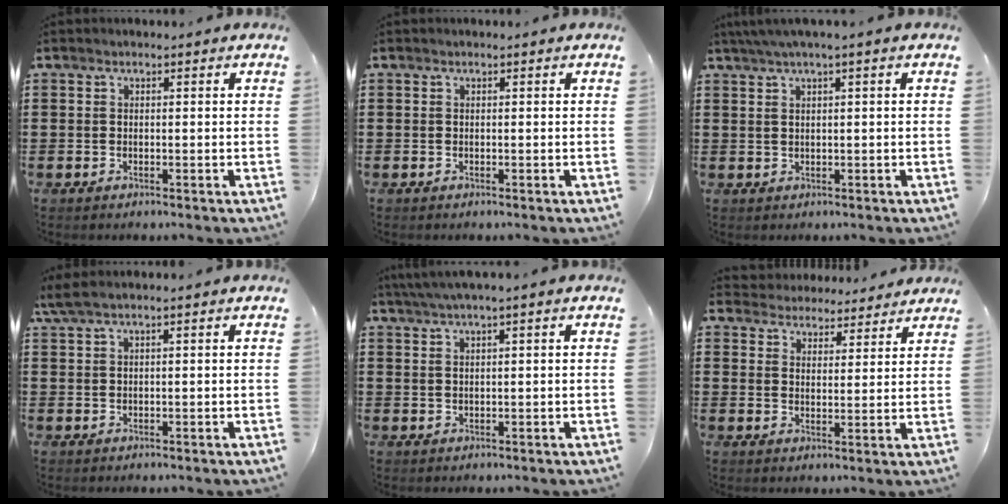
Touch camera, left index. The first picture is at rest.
{"total": 0.0}
{"total": 2.1, "force": [0.7, -0.1, 2.0], "torque": [-0.036, -0.002, 0.013]}
{"total": 1.6, "force": [0.6, -0.1, 1.5], "torque": [-0.030, -0.003, 0.011]}
{"total": 2.1, "force": [0.9, -0.2, 1.9], "torque": [-0.035, -0.001, 0.017]}
{"total": 3.9, "force": [3.8, 0.7, -0.3], "torque": [-0.013, -0.018, 0.069]}